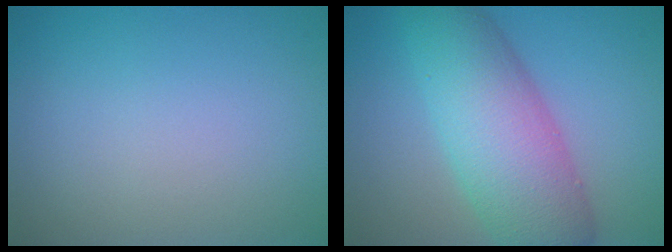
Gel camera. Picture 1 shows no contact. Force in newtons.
{"total": 8.8, "press": 8.8, "slide": 0.1}